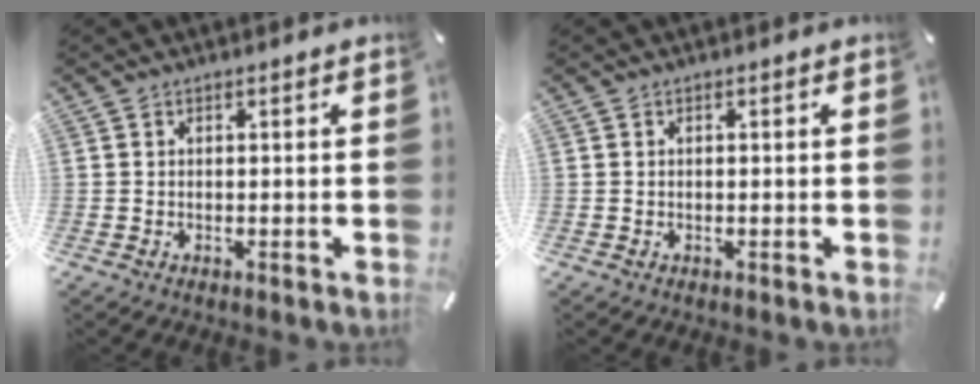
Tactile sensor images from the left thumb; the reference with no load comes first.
{"total": 0.0}